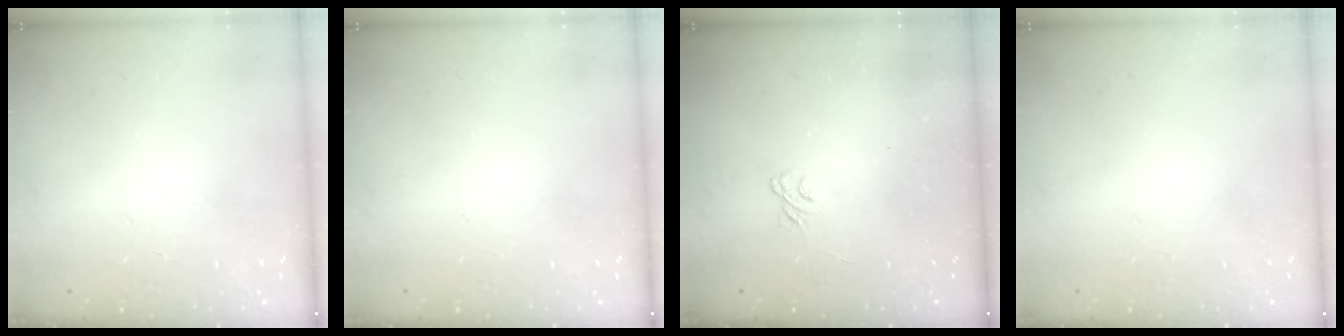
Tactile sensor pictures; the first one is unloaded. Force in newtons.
{"total": 0.0}
{"total": 1.9, "press": 1.5, "slide": 1.1}
{"total": 0.0}